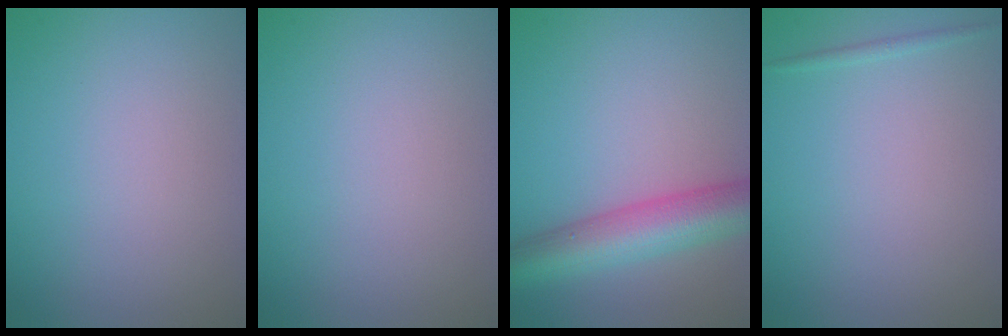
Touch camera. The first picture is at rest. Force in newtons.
{"total": 0.0}
{"total": 6.7, "press": 6.7, "slide": 0.1}
{"total": 0.6, "press": 0.6, "slide": 0.1}